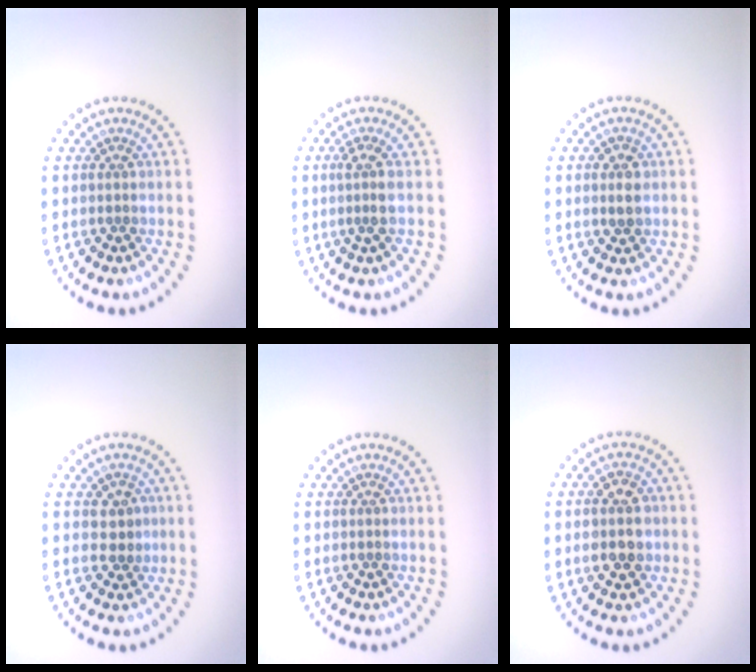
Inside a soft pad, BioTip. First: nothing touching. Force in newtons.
{"total": 1.8, "press": 1.3, "slide": 1.2}
{"total": 1.8, "press": 1.8, "slide": 0.3}
{"total": 1.8, "press": 1.6, "slide": 0.7}
{"total": 0.0}
{"total": 3.1, "press": 3.1, "slide": 0.1}